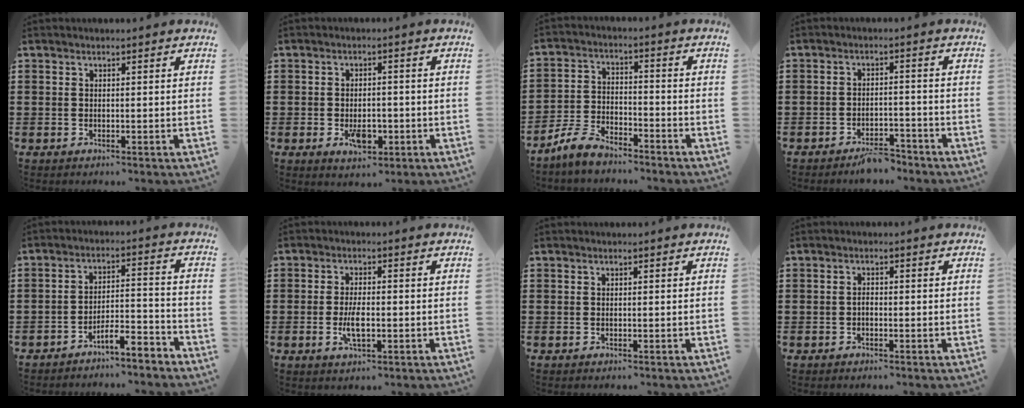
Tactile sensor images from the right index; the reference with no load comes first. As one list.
[{"total": 4.3, "force": [-1.4, 2.3, 3.3], "torque": [-0.057, -0.004, -0.026]}, {"total": 5.8, "force": [-5.3, 1.3, 2.0], "torque": [-0.055, 0.002, -0.105]}, {"total": 3.4, "force": [-3.2, 0.7, 1.0], "torque": [-0.016, 0.010, -0.063]}, {"total": 5.7, "force": [-5.1, 0.5, 2.5], "torque": [-0.044, 0.002, -0.100]}, {"total": 4.4, "force": [-0.9, 1.4, 4.0], "torque": [-0.084, -0.006, -0.018]}, {"total": 0.0}, {"total": 1.0, "force": [-0.4, 0.5, 0.8], "torque": [-0.017, -0.002, -0.007]}]